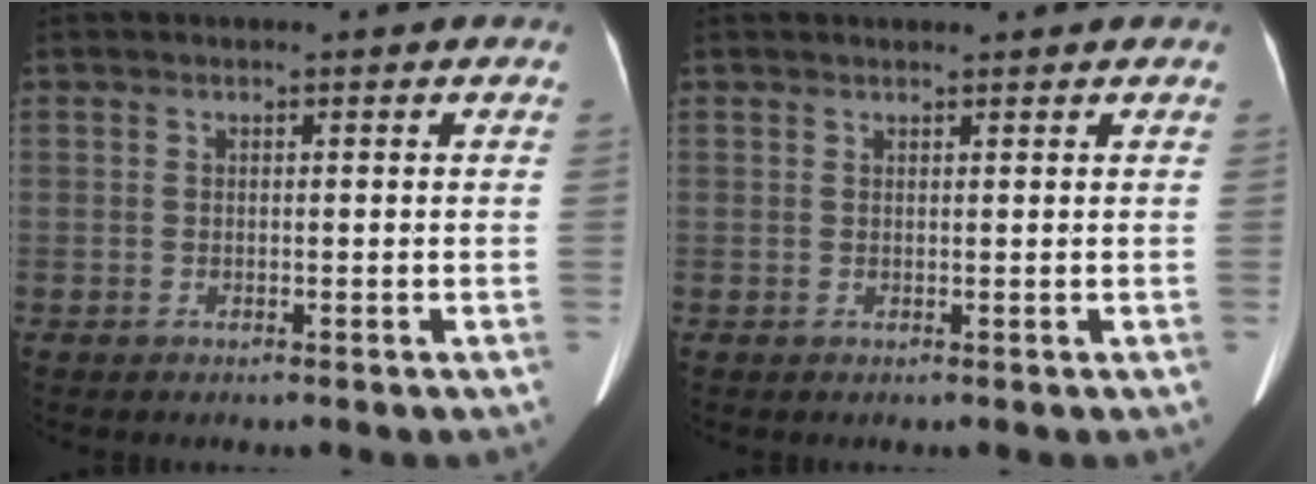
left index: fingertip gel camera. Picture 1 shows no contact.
{"total": 1.1, "force": [1.1, 0.0, 0.2], "torque": [-0.008, 0.010, 0.019]}